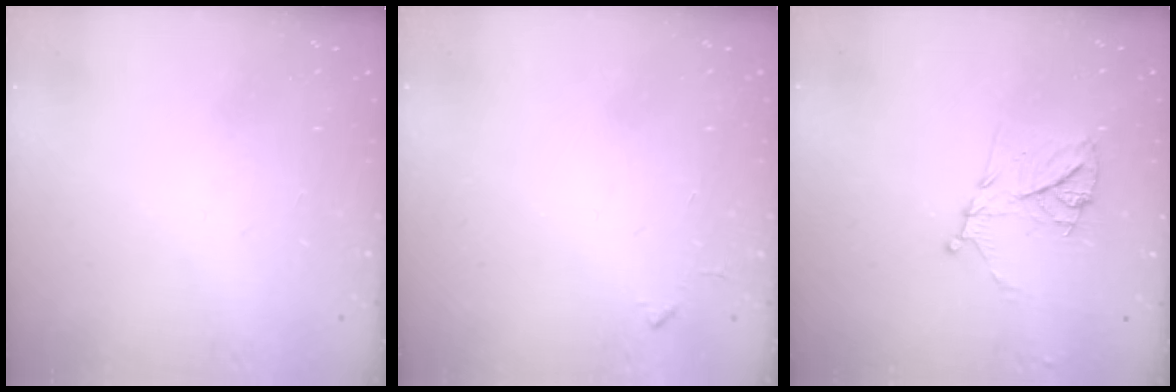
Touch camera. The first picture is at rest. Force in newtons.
{"total": 3.7, "press": 3.7, "slide": 0.5}
{"total": 11.8, "press": 11.8, "slide": 0.5}